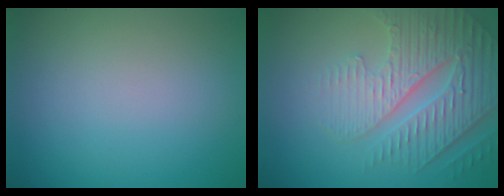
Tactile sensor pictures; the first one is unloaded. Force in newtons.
{"total": 5.1, "press": 4.6, "slide": 2.3}